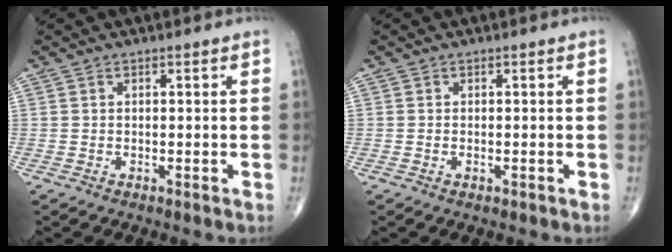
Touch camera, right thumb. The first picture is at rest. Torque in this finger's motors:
{"motor_torque": [-0.31, -0.06, -0.28, -0.11, -0.03]}